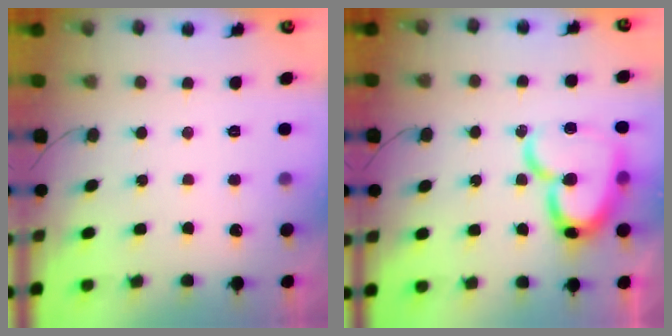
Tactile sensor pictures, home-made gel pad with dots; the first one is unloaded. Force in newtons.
{"total": 18.9, "press": 18.8, "slide": 2.0}